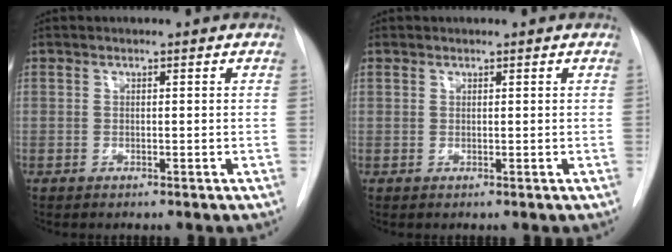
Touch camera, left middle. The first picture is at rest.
{"total": 0.5, "force": [0.4, 0.3, 0.0], "torque": [0.001, 0.002, 0.006]}